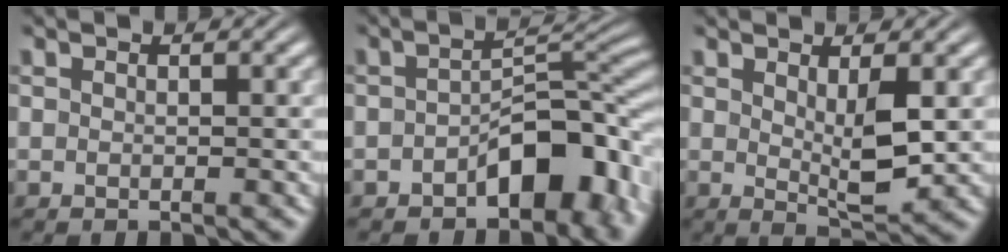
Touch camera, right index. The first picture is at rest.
{"total": 5.2, "force": [-2.5, 2.1, 4.1], "torque": [-0.048, -0.003, -0.039]}
{"total": 3.4, "force": [0.8, 0.5, 3.2], "torque": [-0.050, -0.021, 0.021]}